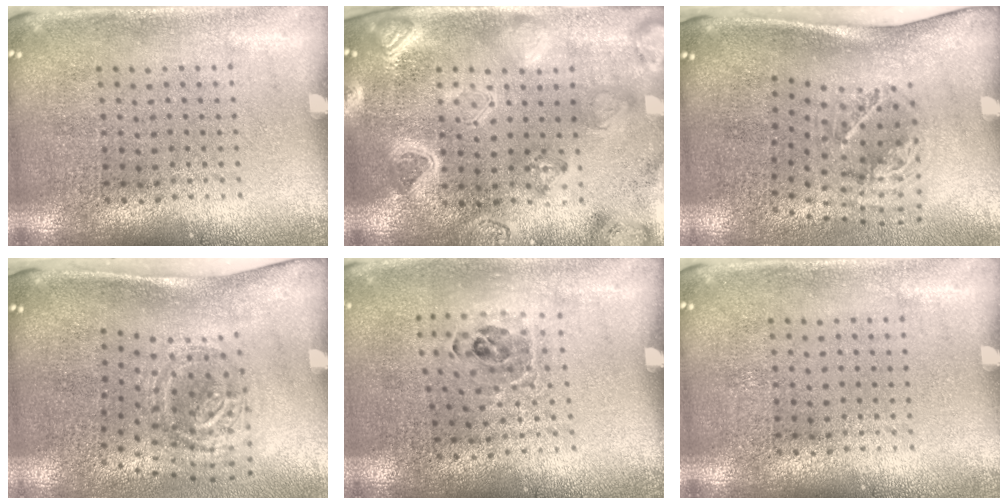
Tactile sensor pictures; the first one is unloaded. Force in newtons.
{"total": 3.2, "press": 3.1, "slide": 0.9}
{"total": 2.1, "press": 1.3, "slide": 1.7}
{"total": 1.9, "press": 1.2, "slide": 1.5}
{"total": 0.9, "press": 0.8, "slide": 0.3}
{"total": 0.0}